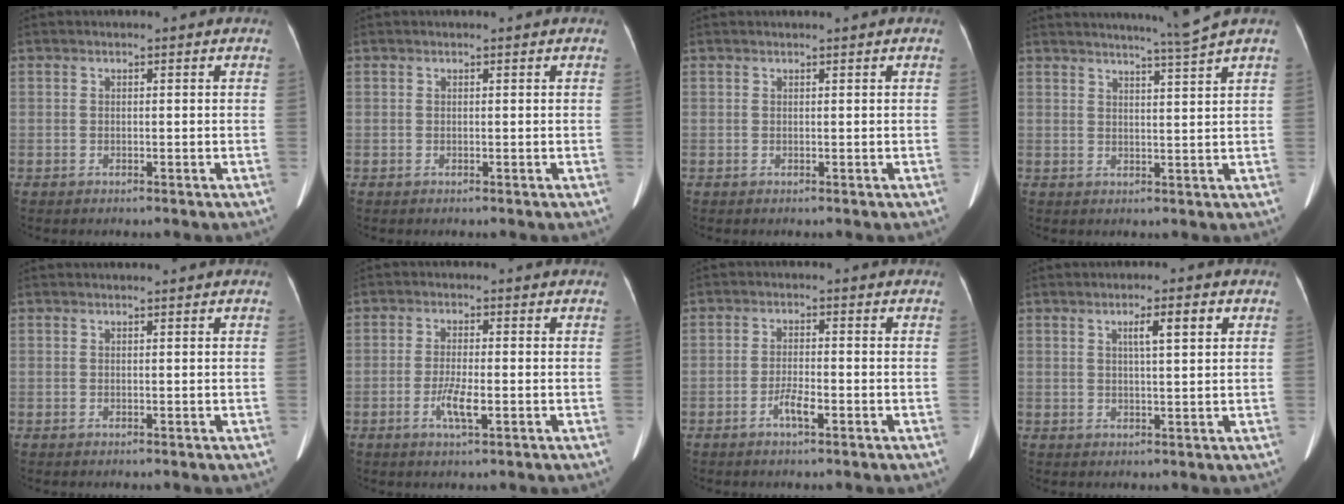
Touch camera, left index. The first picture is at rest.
{"total": 0.0}
{"total": 0.7, "force": [0.5, -0.1, 0.3], "torque": [-0.007, 0.004, 0.015]}
{"total": 5.1, "force": [4.3, -2.2, 1.6], "torque": [-0.028, -0.017, 0.068]}
{"total": 0.6, "force": [0.5, -0.1, 0.3], "torque": [-0.007, 0.004, 0.014]}
{"total": 3.9, "force": [-1.4, 0.6, 3.6], "torque": [-0.075, -0.004, -0.026]}
{"total": 3.0, "force": [-1.6, 0.5, 2.4], "torque": [-0.047, 0.001, -0.031]}
{"total": 4.1, "force": [1.7, 0.3, 3.7], "torque": [-0.060, 0.005, 0.026]}